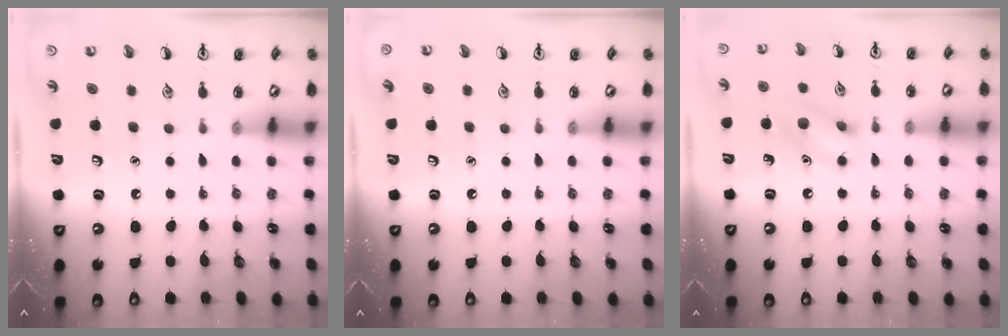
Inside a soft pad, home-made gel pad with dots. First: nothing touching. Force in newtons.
{"total": 0.0}
{"total": 8.9, "press": 8.9, "slide": 1.1}